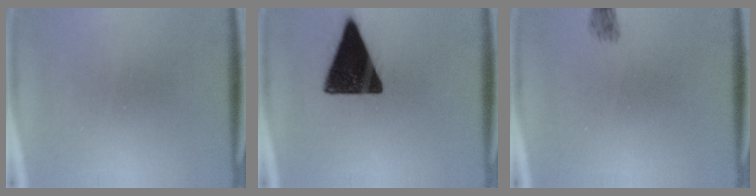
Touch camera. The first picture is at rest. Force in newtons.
{"total": 16.3}
{"total": 3.0}